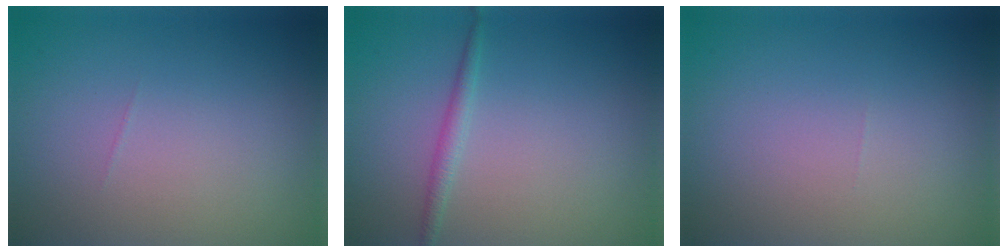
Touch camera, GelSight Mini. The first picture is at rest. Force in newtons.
{"total": 1.3, "press": 1.3, "slide": 0.1}
{"total": 0.0}